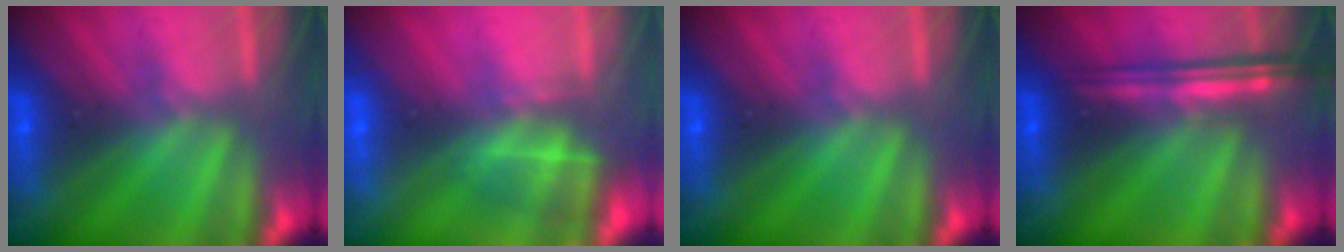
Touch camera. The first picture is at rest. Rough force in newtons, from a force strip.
{"total": 4.5}
{"total": 0.0}
{"total": 8.4}